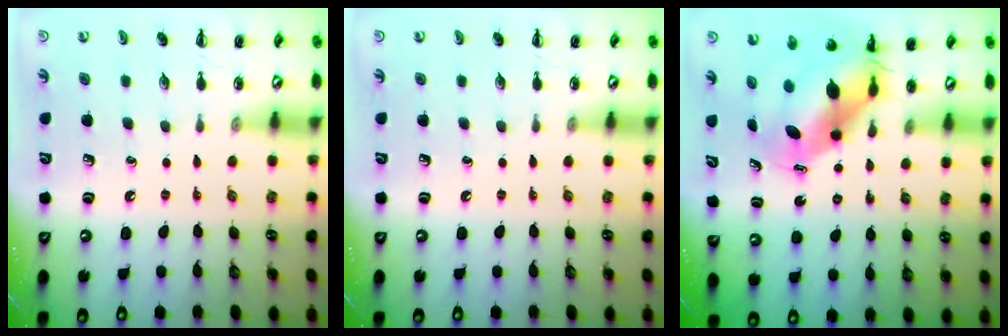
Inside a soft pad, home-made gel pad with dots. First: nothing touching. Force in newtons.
{"total": 0.0}
{"total": 7.9, "press": 7.6, "slide": 2.3}